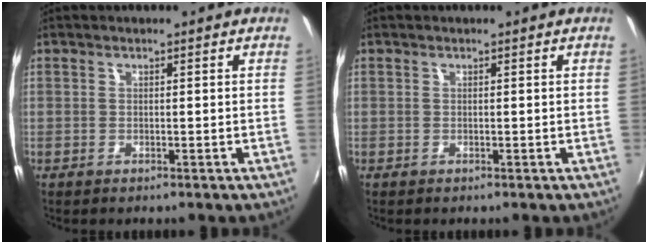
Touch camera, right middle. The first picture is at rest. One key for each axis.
{"total": 0.0}